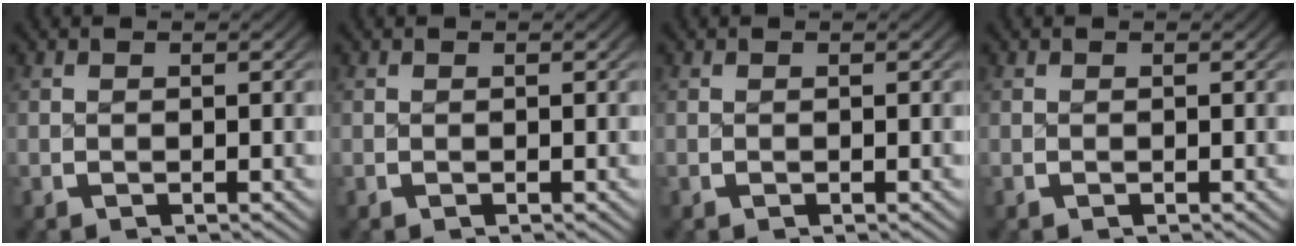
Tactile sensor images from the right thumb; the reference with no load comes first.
{"total": 0.0}
{"total": 0.0}
{"total": 0.0}